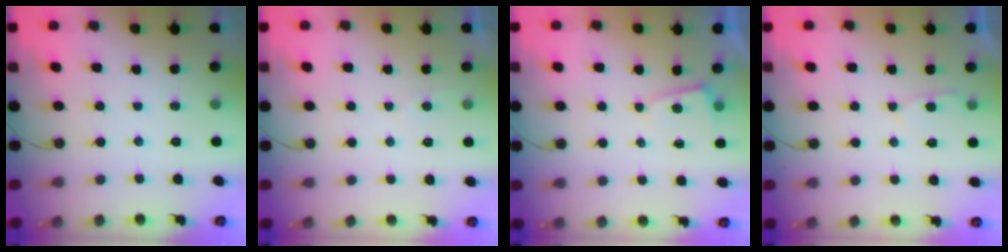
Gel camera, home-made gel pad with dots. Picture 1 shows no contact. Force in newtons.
{"total": 2.0, "press": 1.9, "slide": 0.3}
{"total": 2.0, "press": 2.0, "slide": 0.3}
{"total": 2.7, "press": 2.7, "slide": 0.4}